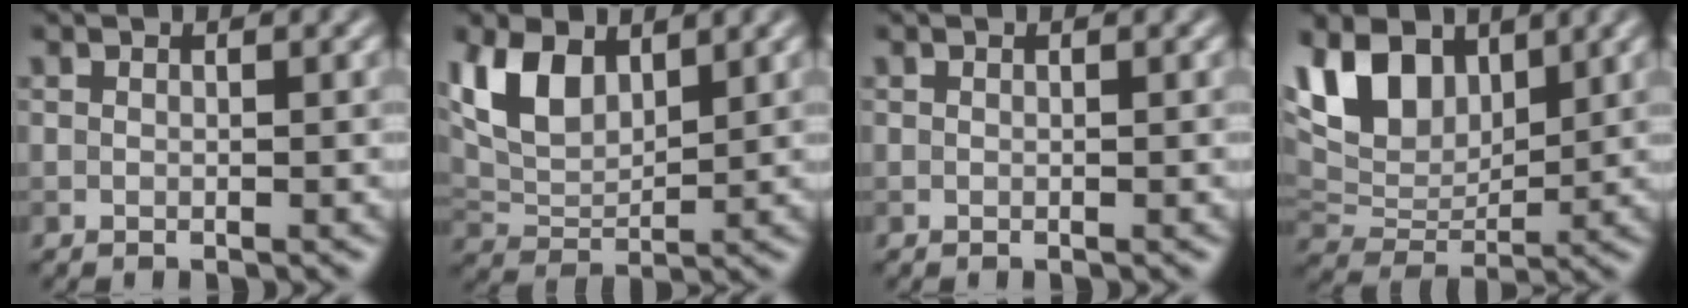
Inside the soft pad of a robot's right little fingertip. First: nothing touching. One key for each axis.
{"total": 6.2, "fx": 3.2, "fy": 3.4, "fz": 4.1, "tx": -0.085, "ty": 0.001, "tz": 0.059}
{"total": 0.0}
{"total": 8.4, "fx": 4.2, "fy": 5.0, "fz": 5.2, "tx": -0.117, "ty": 0.002, "tz": 0.076}